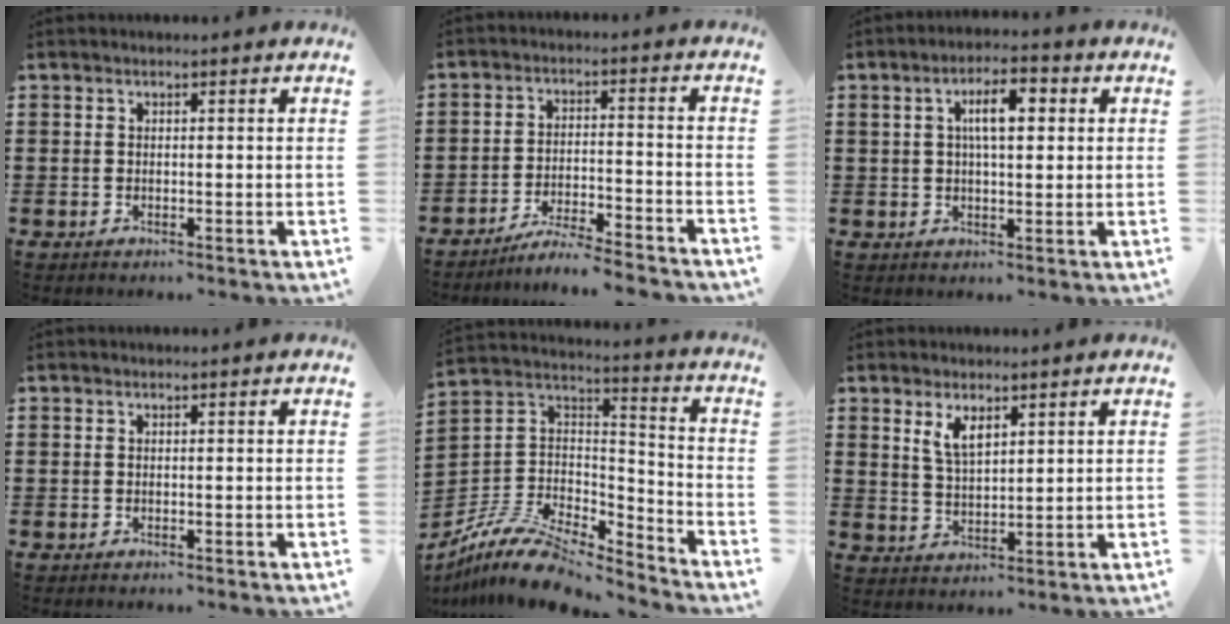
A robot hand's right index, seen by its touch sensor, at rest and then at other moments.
{"total": 5.3, "force": [-5.0, -0.4, 1.6], "torque": [-0.035, -0.008, -0.100]}
{"total": 5.7, "force": [1.5, 2.0, 5.2], "torque": [-0.096, 0.008, 0.022]}
{"total": 0.0}
{"total": 10.3, "force": [-8.7, 3.6, 4.3], "torque": [-0.097, 0.016, -0.173]}
{"total": 3.9, "force": [2.4, 1.7, 2.6], "torque": [-0.058, 0.004, 0.043]}